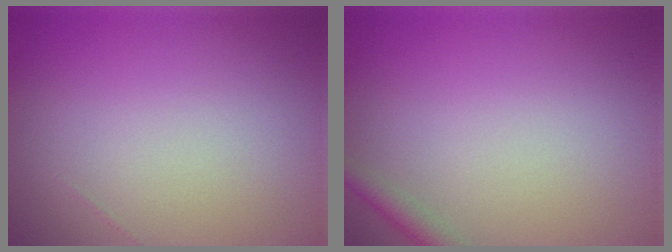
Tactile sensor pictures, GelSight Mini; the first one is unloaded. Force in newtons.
{"total": 1.6, "press": 1.6, "slide": 0.1}